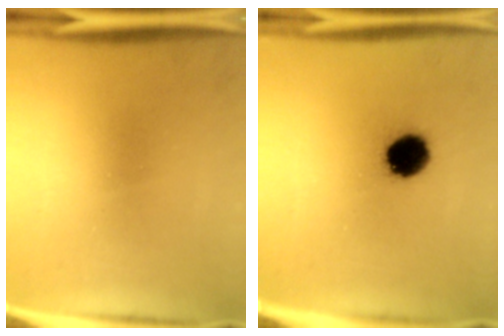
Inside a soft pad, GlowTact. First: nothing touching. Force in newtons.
{"total": 10.8}